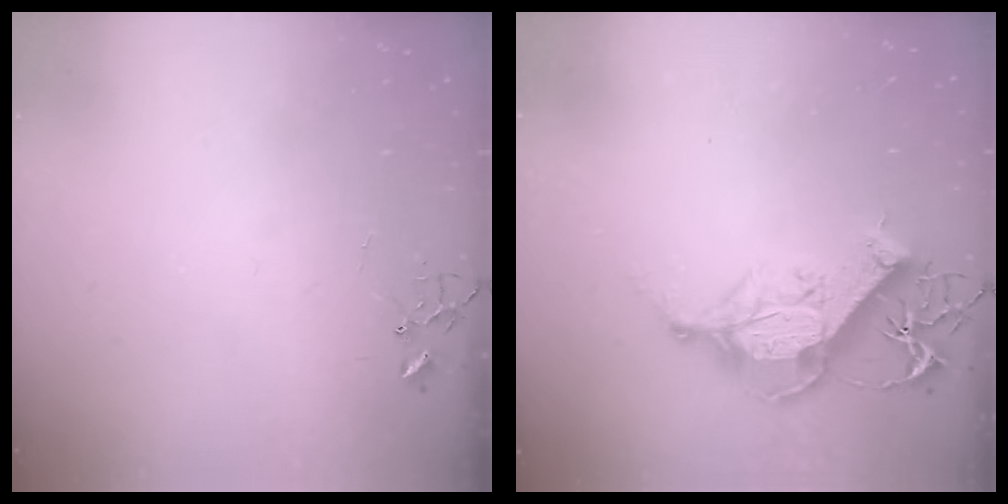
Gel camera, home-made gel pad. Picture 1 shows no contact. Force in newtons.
{"total": 13.7, "press": 13.5, "slide": 2.2}